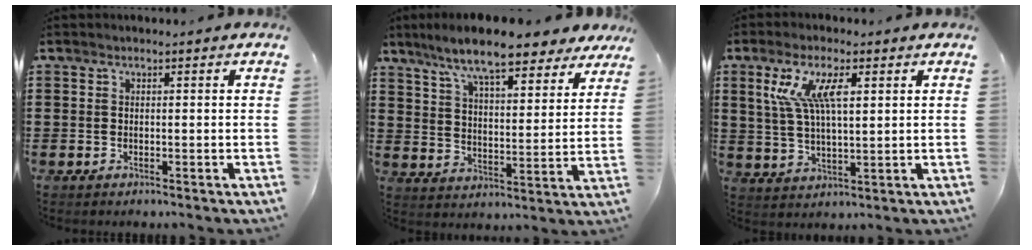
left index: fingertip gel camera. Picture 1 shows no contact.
{"total": 10.3, "force": [8.8, 1.1, 5.3], "torque": [-0.134, -0.034, 0.152]}
{"total": 8.1, "force": [3.0, 2.8, 6.9], "torque": [-0.153, 0.009, 0.049]}